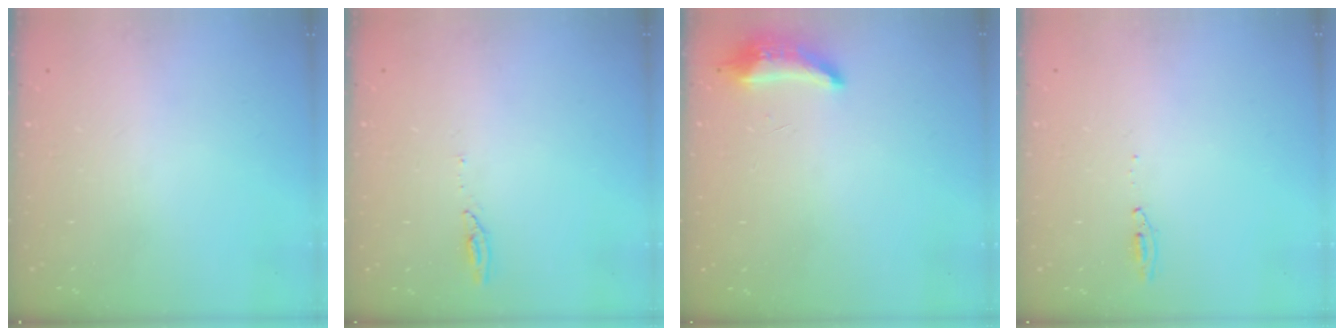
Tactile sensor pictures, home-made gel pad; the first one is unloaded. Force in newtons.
{"total": 3.3, "press": 3.3, "slide": 0.3}
{"total": 8.5, "press": 8.4, "slide": 1.6}
{"total": 4.3, "press": 4.1, "slide": 1.3}